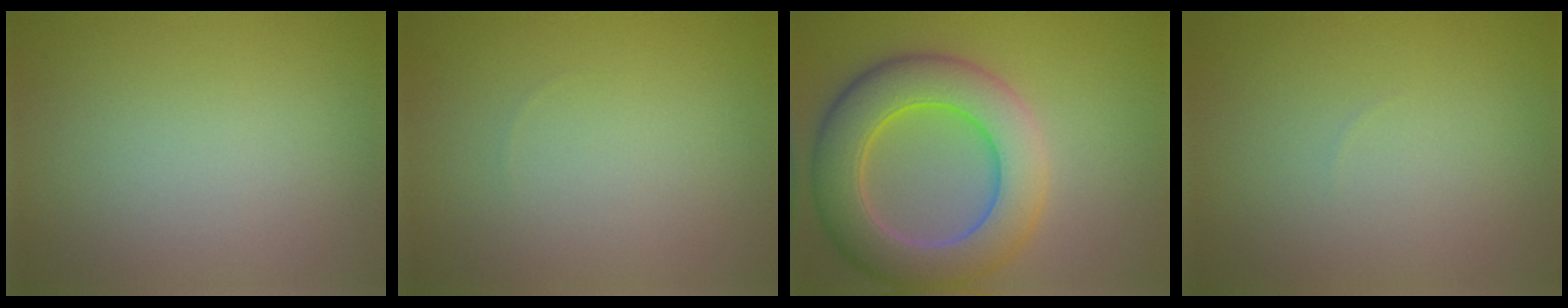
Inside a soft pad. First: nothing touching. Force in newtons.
{"total": 0.0}
{"total": 8.9, "press": 8.9, "slide": 0.6}
{"total": 0.0}